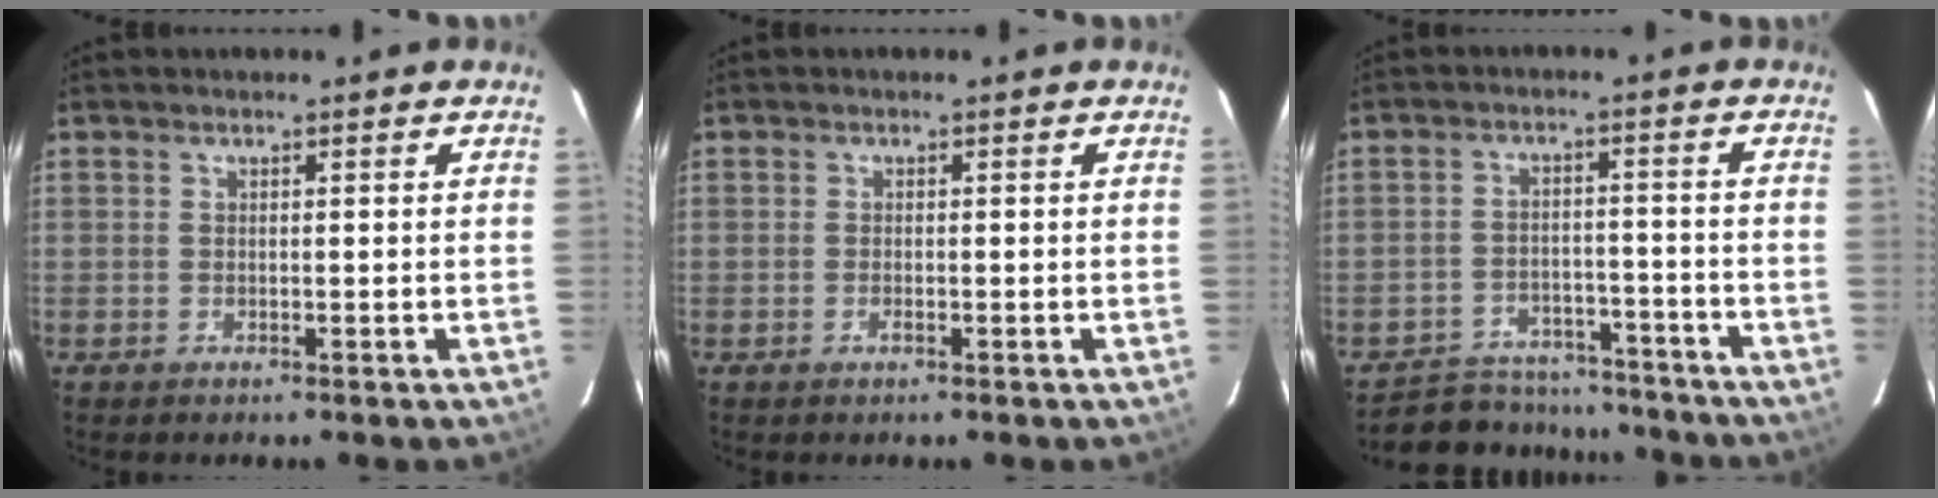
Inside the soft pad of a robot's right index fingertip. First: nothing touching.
{"total": 0.9, "force": [-0.5, 0.4, 0.6], "torque": [-0.013, -0.001, -0.008]}
{"total": 14.0, "force": [-12.5, 5.5, 3.2], "torque": [-0.083, 0.023, -0.166]}